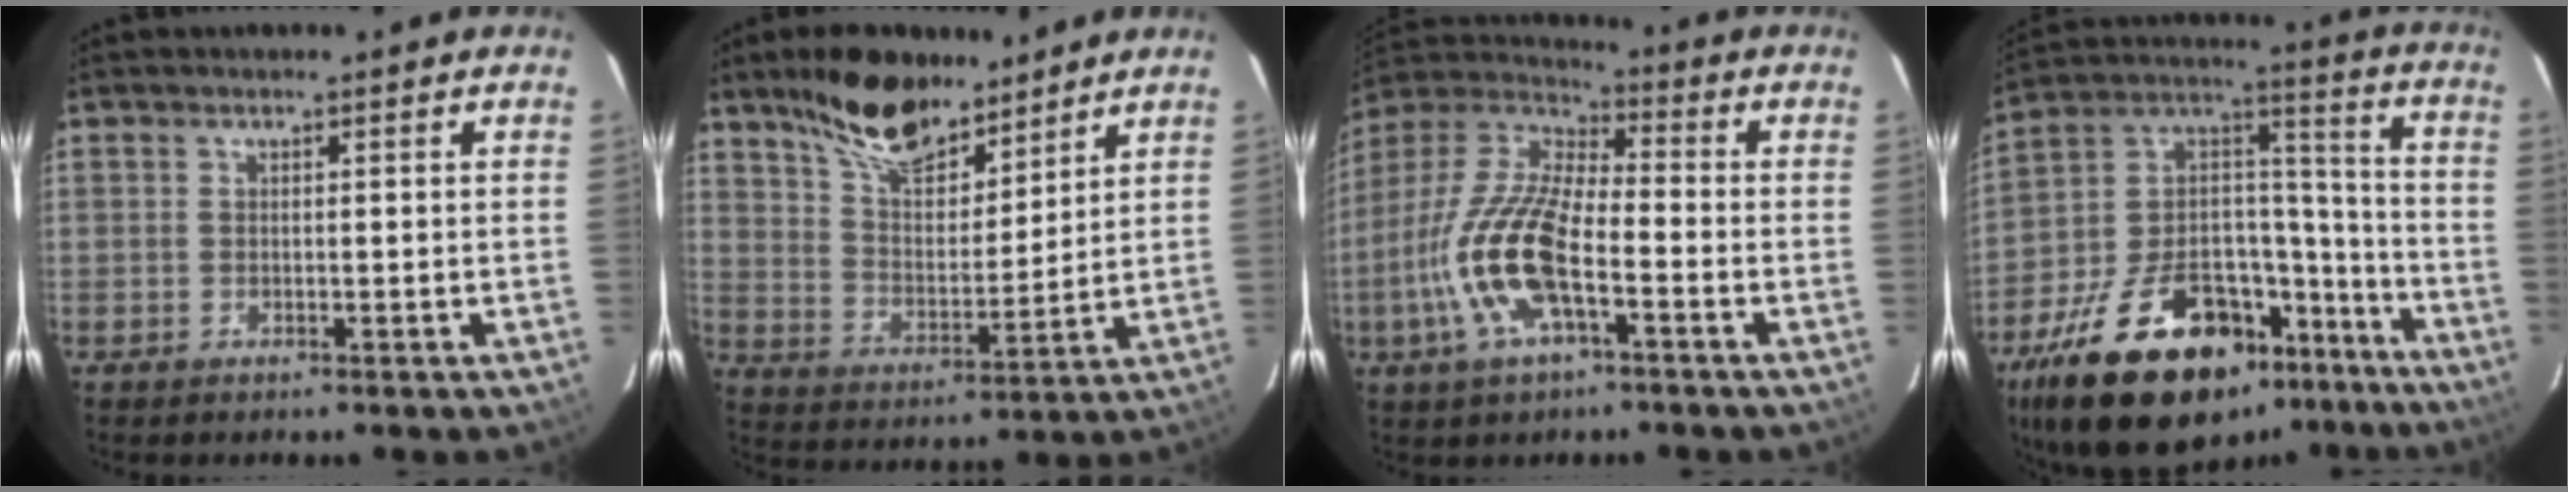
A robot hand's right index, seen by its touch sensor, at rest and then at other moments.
{"total": 15.0, "force": [11.2, 6.3, 7.7], "torque": [-0.138, 0.014, 0.204]}
{"total": 16.1, "force": [-5.5, 5.6, 14.0], "torque": [-0.299, -0.005, -0.113]}
{"total": 30.6, "force": [-19.7, 14.5, 18.4], "torque": [-0.338, 0.027, -0.297]}